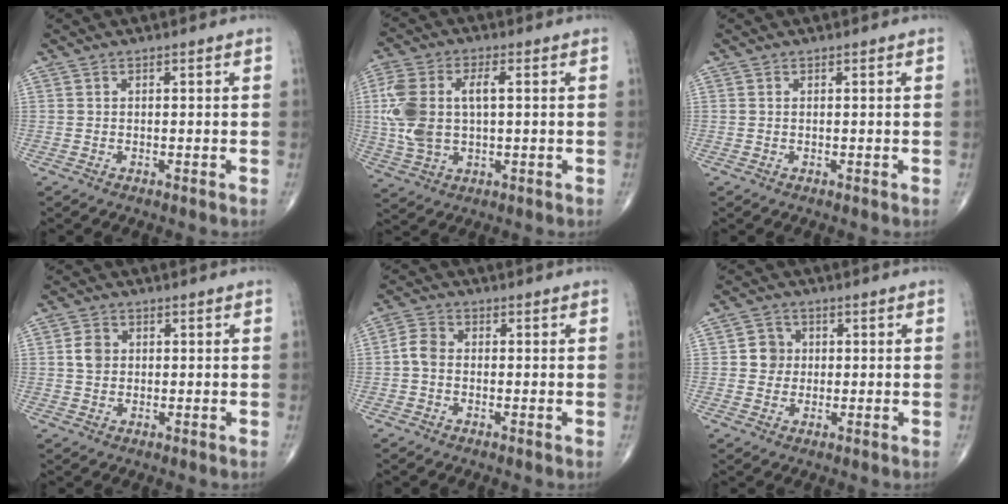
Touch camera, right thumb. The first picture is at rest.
{"total": 12.6, "force": [1.2, 6.8, 10.5], "torque": [-0.238, 0.012, 0.029]}
{"total": 0.0}
{"total": 3.4, "force": [0.5, 2.8, 1.8], "torque": [-0.027, 0.001, 0.007]}
{"total": 3.5, "force": [-0.5, 2.6, 2.3], "torque": [-0.043, 0.010, -0.019]}
{"total": 4.1, "force": [0.4, 3.9, 1.3], "torque": [0.002, 0.005, 0.002]}